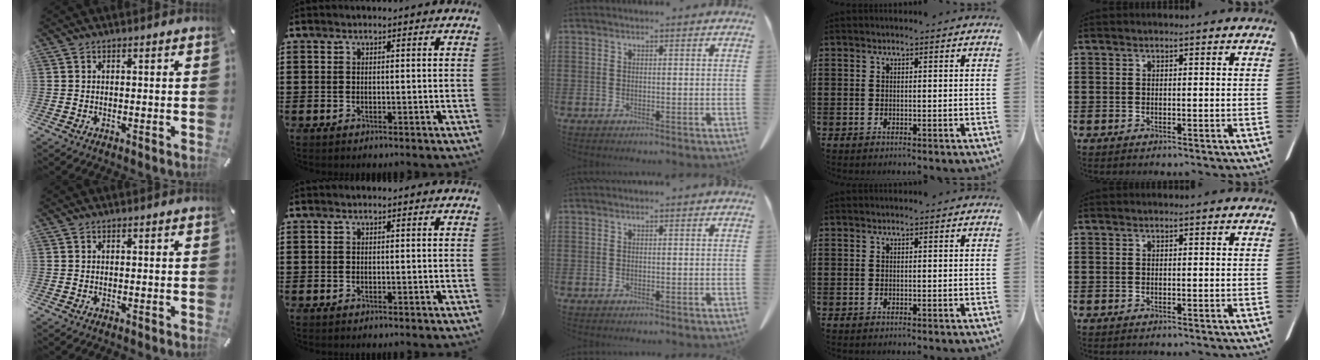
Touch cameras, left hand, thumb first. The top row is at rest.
{}